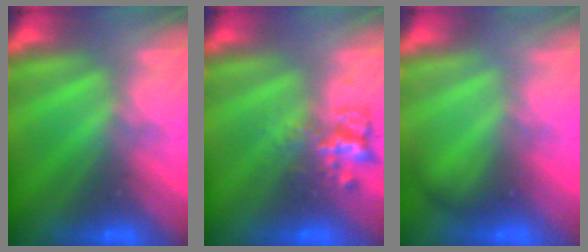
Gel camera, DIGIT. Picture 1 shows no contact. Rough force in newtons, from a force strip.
{"total": 2.3}
{"total": 2.0}